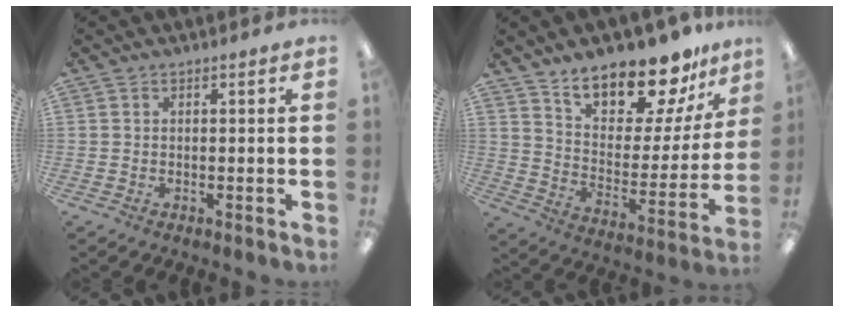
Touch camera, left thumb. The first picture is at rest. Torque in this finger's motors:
{"motor_torque": [0.60, 0.70, 1.49, -1.28, 0.07]}